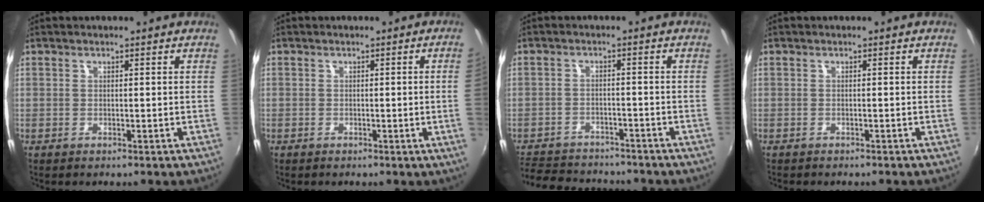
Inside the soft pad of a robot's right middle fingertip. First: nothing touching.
{"total": 2.3, "force": [-0.2, -1.3, 1.9], "torque": [-0.027, -0.013, 0.001]}
{"total": 12.5, "force": [-10.7, 5.0, 3.9], "torque": [-0.110, 0.011, -0.164]}
{"total": 0.8, "force": [-0.7, 0.1, 0.1], "torque": [-0.006, -0.004, -0.011]}